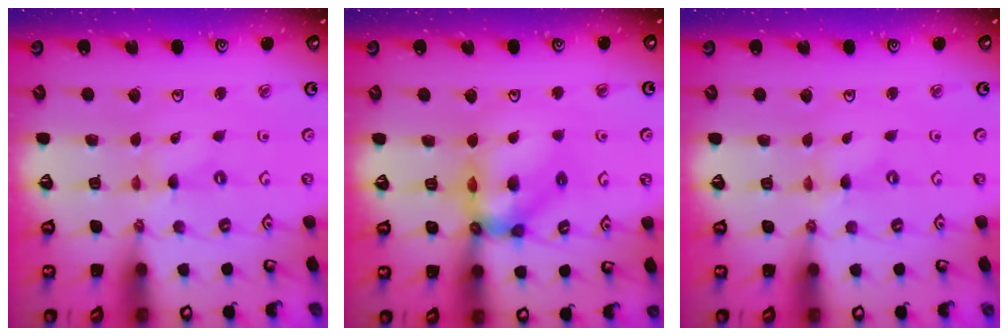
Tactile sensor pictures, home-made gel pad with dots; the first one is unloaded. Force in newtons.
{"total": 12.1, "press": 12.0, "slide": 1.3}
{"total": 0.0}